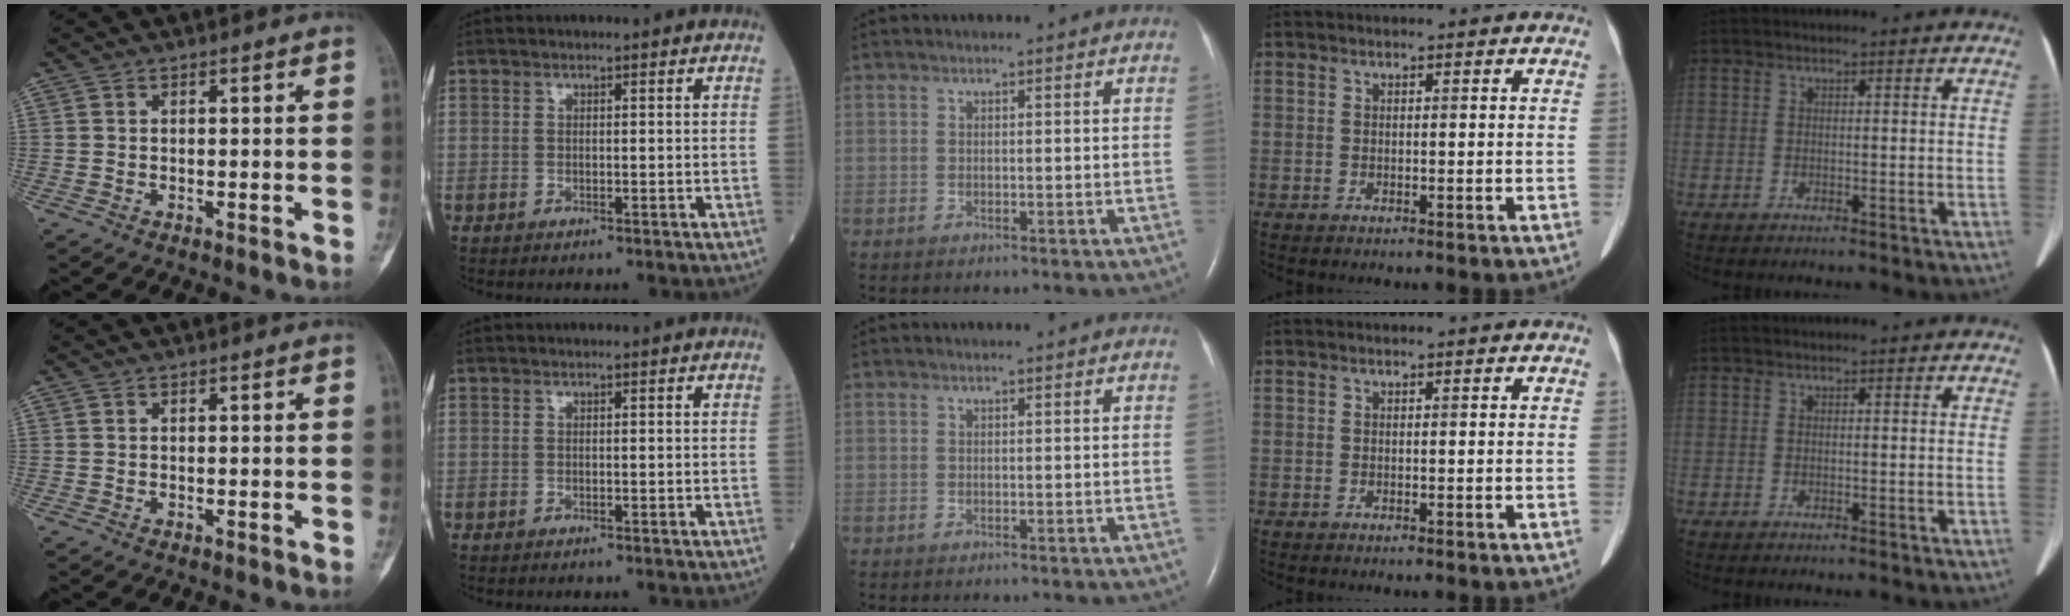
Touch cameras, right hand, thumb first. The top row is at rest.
{}